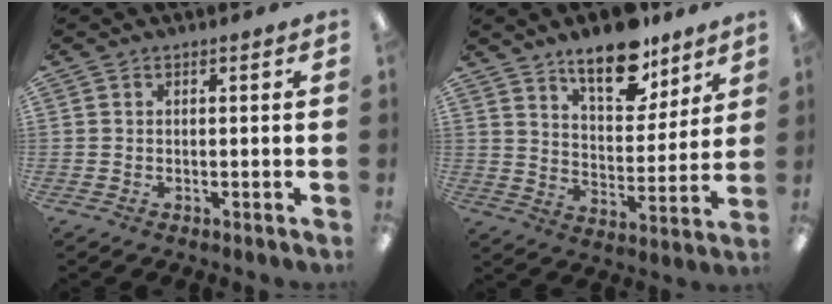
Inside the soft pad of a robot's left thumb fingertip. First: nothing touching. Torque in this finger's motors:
{"motor_torque": [1.84, 1.07, 1.64, -1.13, 0.09]}